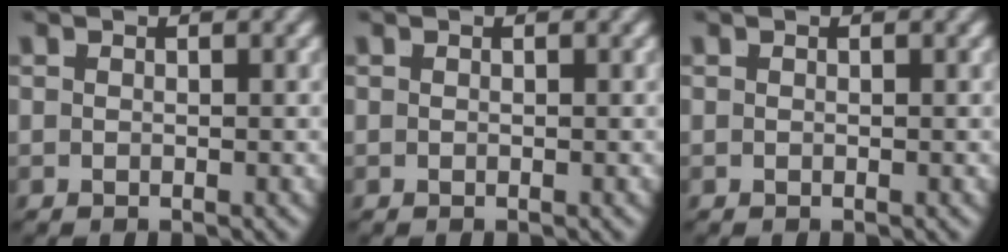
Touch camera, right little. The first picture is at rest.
{"total": 0.0}
{"total": 0.0}